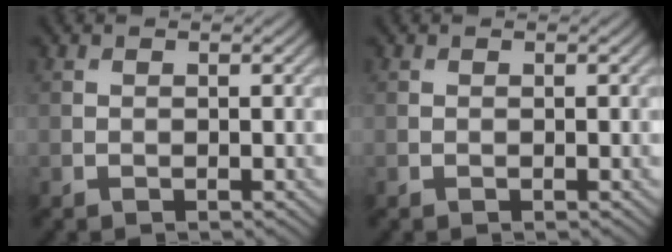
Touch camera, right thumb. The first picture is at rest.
{"total": 0.0}